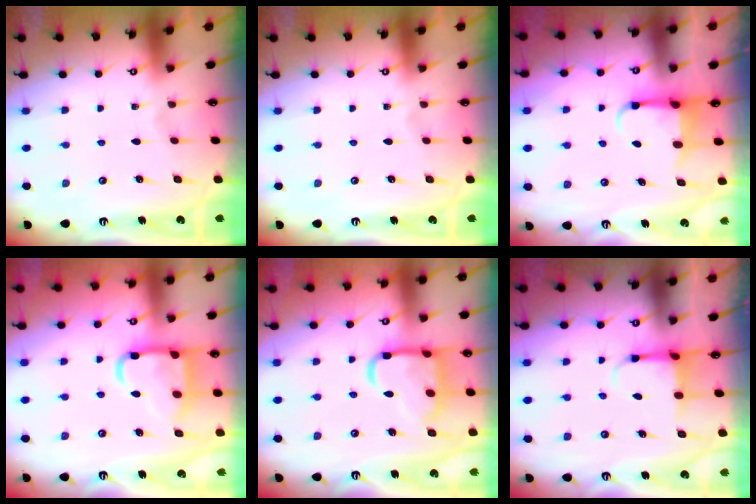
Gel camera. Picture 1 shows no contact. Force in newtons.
{"total": 0.0}
{"total": 4.3, "press": 4.2, "slide": 0.7}
{"total": 14.5, "press": 14.4, "slide": 1.5}
{"total": 16.5, "press": 16.5, "slide": 1.3}
{"total": 3.9, "press": 3.7, "slide": 1.3}